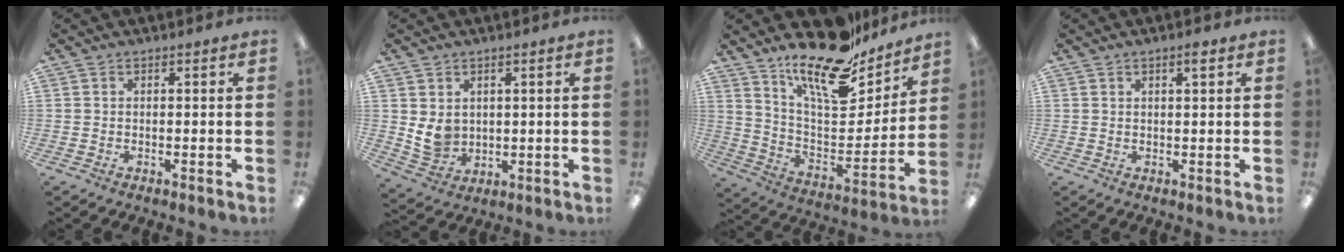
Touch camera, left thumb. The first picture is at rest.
{"total": 5.9, "force": [1.9, 4.9, 2.7], "torque": [-0.049, -0.010, 0.035]}
{"total": 19.6, "force": [15.9, 6.1, 9.7], "torque": [-0.168, -0.115, 0.273]}
{"total": 2.3, "force": [1.4, 0.3, 1.7], "torque": [-0.029, -0.001, 0.022]}